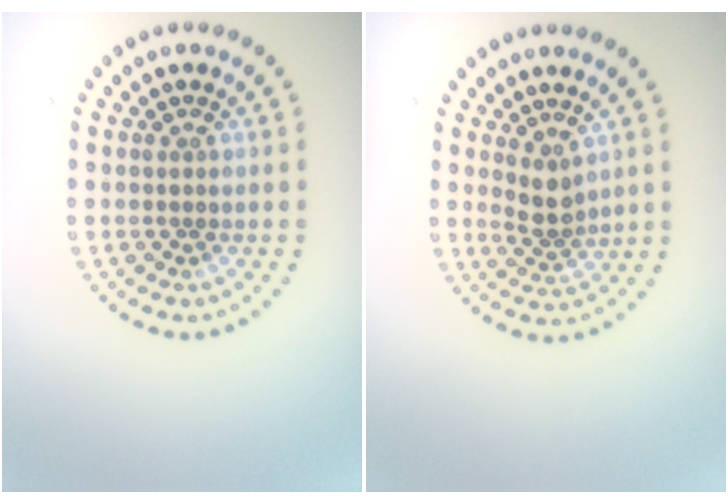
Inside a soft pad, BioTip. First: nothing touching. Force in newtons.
{"total": 2.1, "press": 1.6, "slide": 1.3}